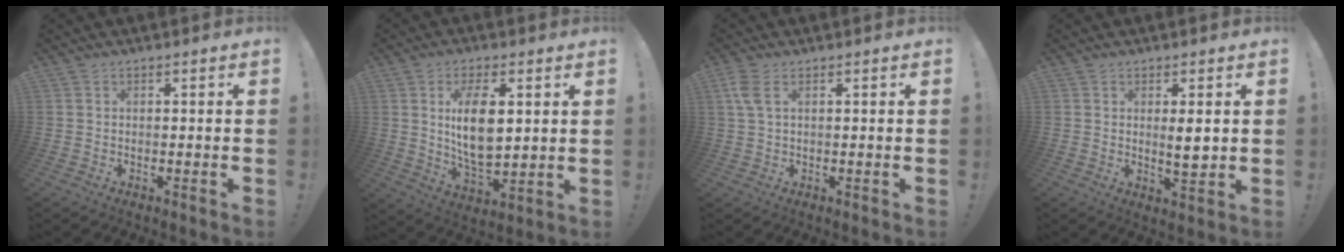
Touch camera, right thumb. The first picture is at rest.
{"total": 13.1, "force": [3.1, 6.7, 10.9], "torque": [-0.198, -0.014, 0.048]}
{"total": 4.0, "force": [1.7, 1.6, 3.3], "torque": [-0.068, 0.002, 0.032]}
{"total": 4.7, "force": [0.9, 0.8, 4.5], "torque": [-0.061, -0.016, 0.011]}